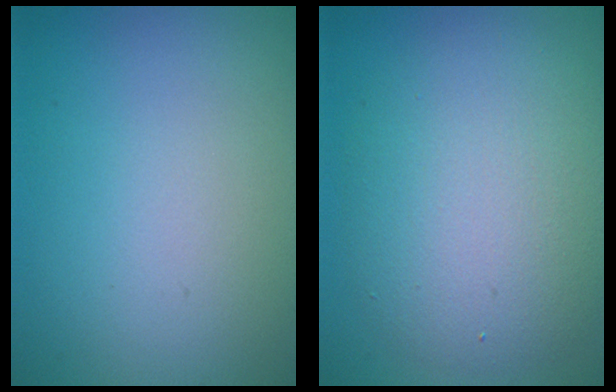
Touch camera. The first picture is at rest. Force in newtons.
{"total": 7.0, "press": 7.0, "slide": 0.5}